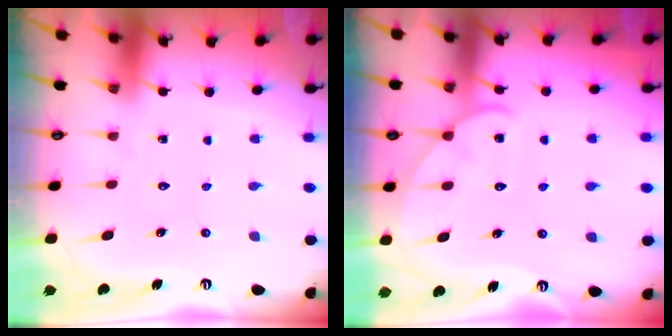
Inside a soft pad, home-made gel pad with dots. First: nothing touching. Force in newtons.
{"total": 4.6, "press": 4.6, "slide": 0.5}